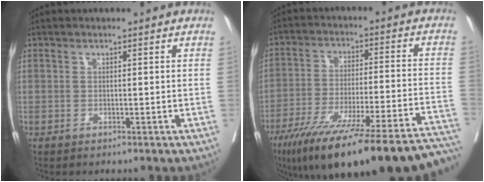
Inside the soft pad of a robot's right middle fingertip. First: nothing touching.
{"total": 30.3, "force": [-24.4, 2.2, 17.8], "torque": [-0.189, -0.035, -0.347]}